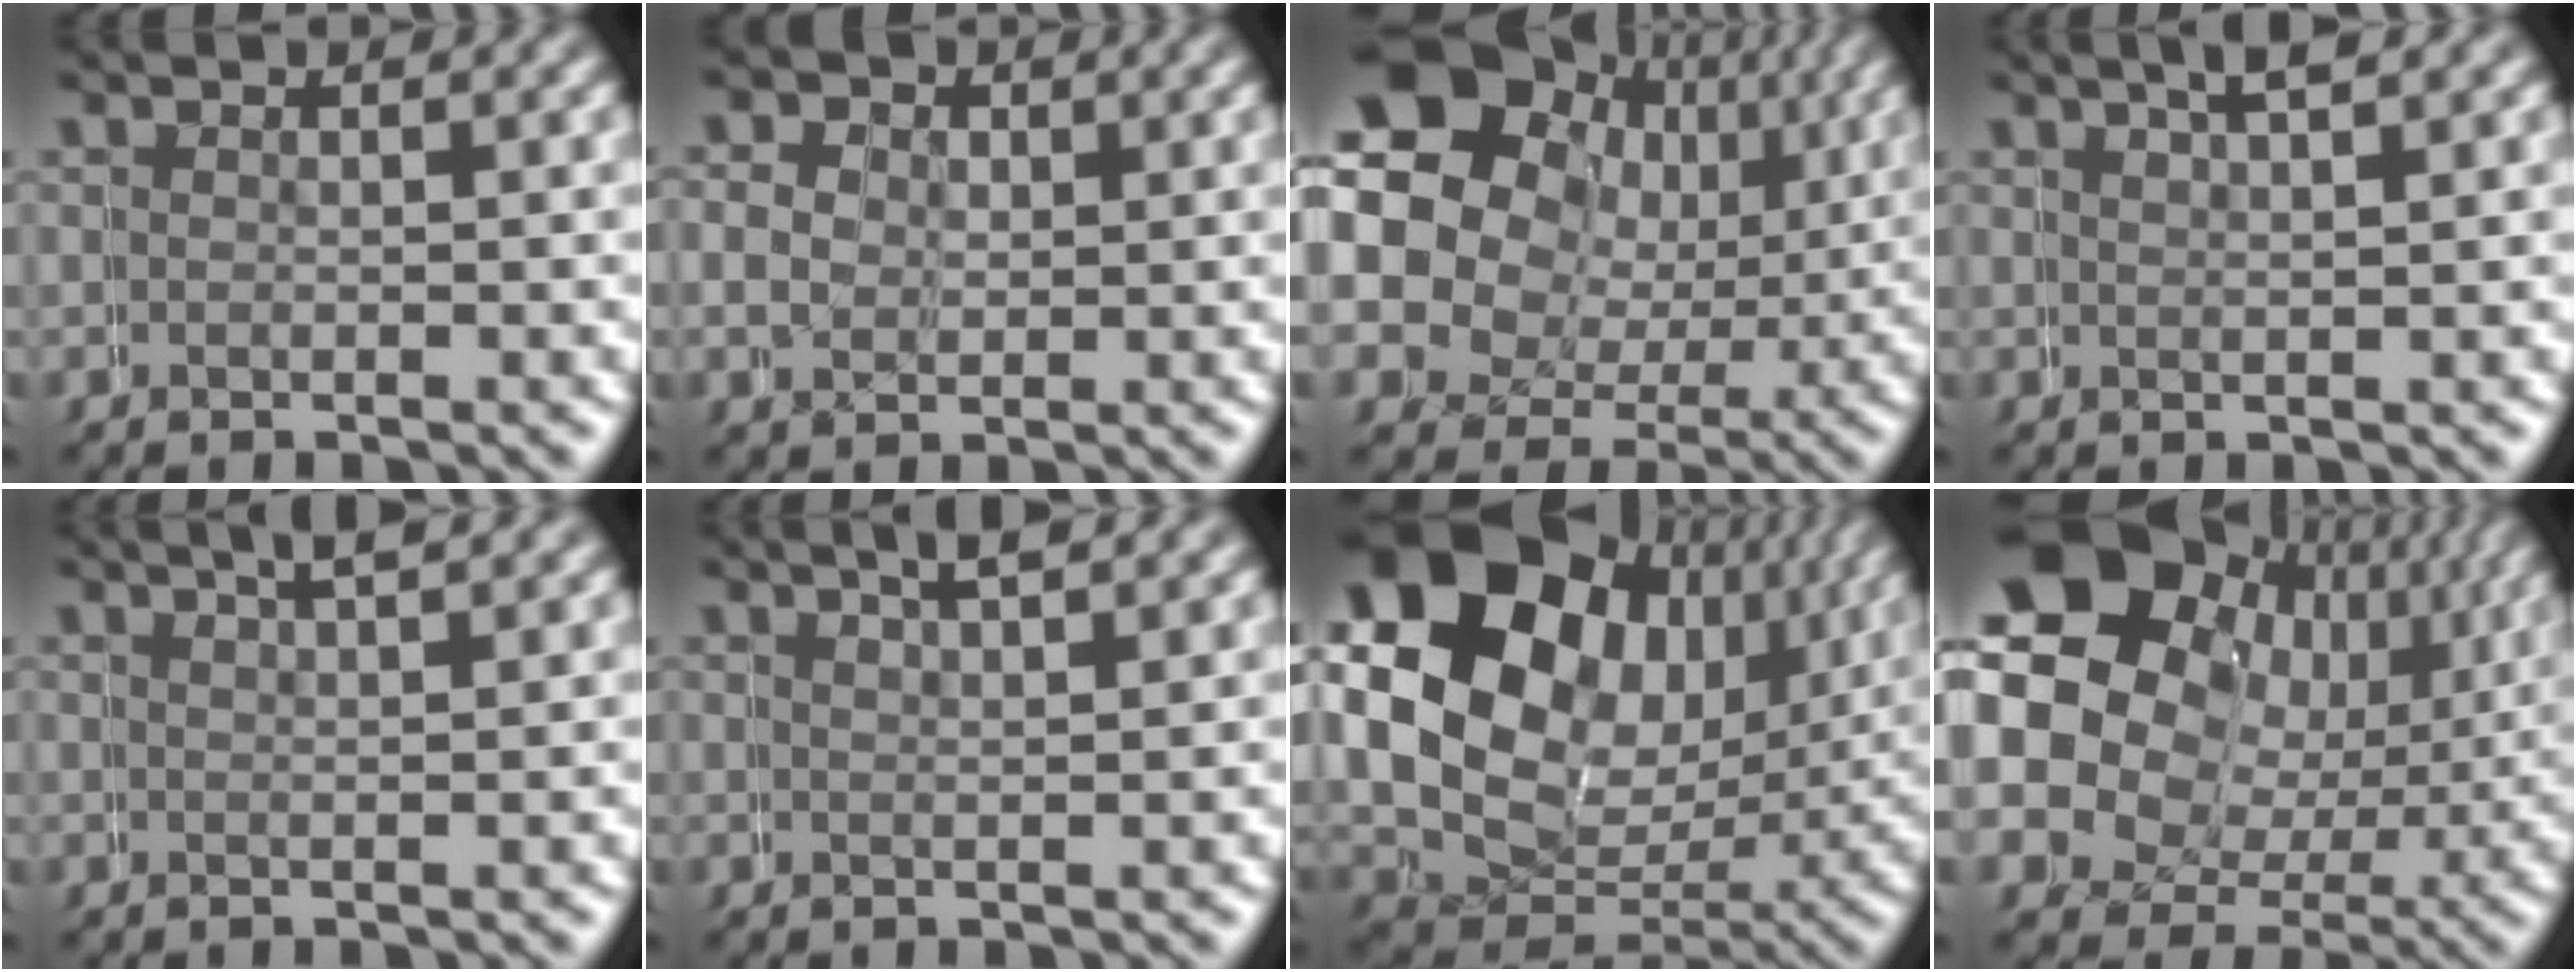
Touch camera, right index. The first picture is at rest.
{"total": 1.8, "force": [0.8, 1.0, -1.2], "torque": [0.023, -0.007, 0.012]}
{"total": 18.6, "force": [4.8, 16.5, 7.0], "torque": [-0.174, -0.019, 0.067]}
{"total": 2.4, "force": [1.9, -0.6, 1.3], "torque": [-0.005, 0.011, 0.033]}
{"total": 2.3, "force": [1.8, -0.7, 1.3], "torque": [-0.002, 0.014, 0.030]}
{"total": 2.3, "force": [1.8, -0.8, 1.1], "torque": [-0.003, 0.010, 0.032]}
{"total": 21.0, "force": [4.9, 16.7, 11.8], "torque": [-0.215, -0.008, 0.072]}
{"total": 20.3, "force": [4.2, 17.8, 8.9], "torque": [-0.213, -0.024, 0.057]}